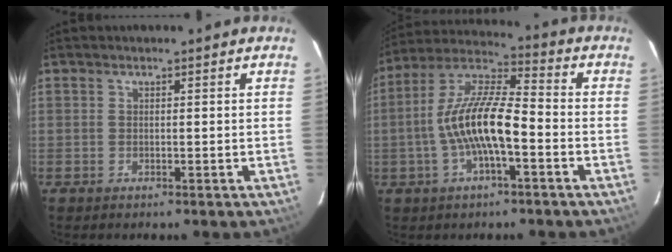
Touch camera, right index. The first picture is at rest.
{"total": 13.1, "force": [-3.3, 3.3, 12.2], "torque": [-0.243, 0.010, -0.065]}